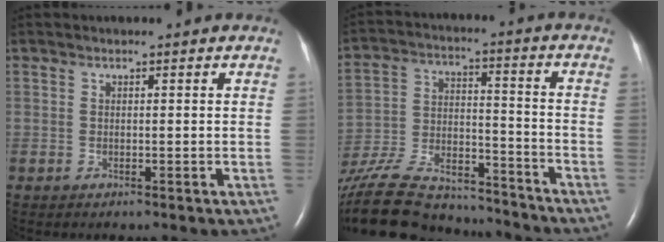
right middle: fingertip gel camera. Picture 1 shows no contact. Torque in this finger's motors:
{"motor_torque": [0.18, -0.30, 0.31, 0.21]}